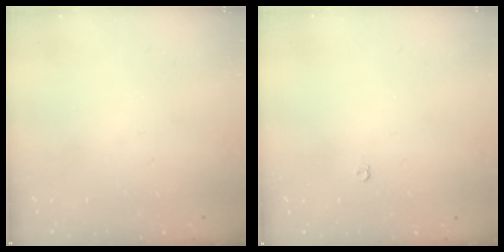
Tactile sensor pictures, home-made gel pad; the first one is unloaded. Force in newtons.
{"total": 3.6, "press": 3.6, "slide": 0.6}